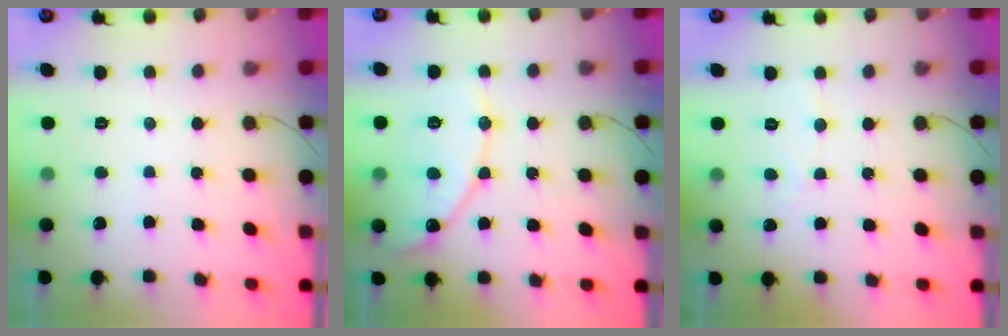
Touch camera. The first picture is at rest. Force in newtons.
{"total": 11.0, "press": 10.9, "slide": 0.9}
{"total": 2.8, "press": 2.8, "slide": 0.2}